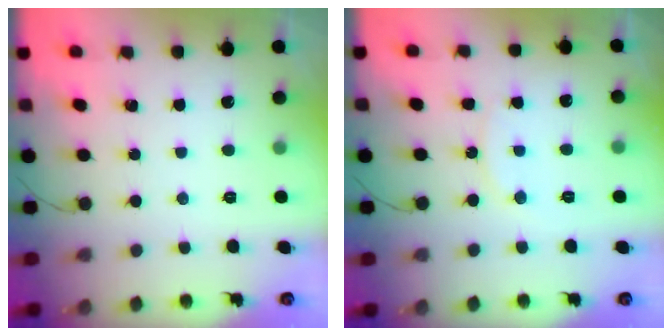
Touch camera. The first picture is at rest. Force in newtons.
{"total": 8.6, "press": 8.6, "slide": 0.2}